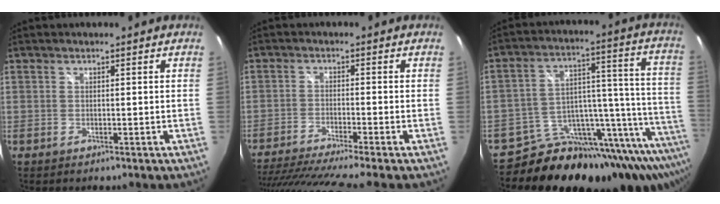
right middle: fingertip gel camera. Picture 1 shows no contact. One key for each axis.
{"total": 13.5, "fx": -11.3, "fy": -0.8, "fz": 7.3, "tx": -0.151, "ty": -0.040, "tz": -0.183}
{"total": 26.2, "fx": -20.2, "fy": 10.0, "fz": 13.3, "tx": -0.157, "ty": 0.000, "tz": -0.291}